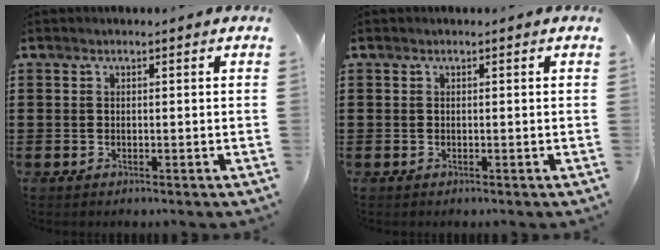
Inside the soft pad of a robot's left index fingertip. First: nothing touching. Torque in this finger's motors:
{"motor_torque": [0.00, 0.00, 0.00, 0.00]}